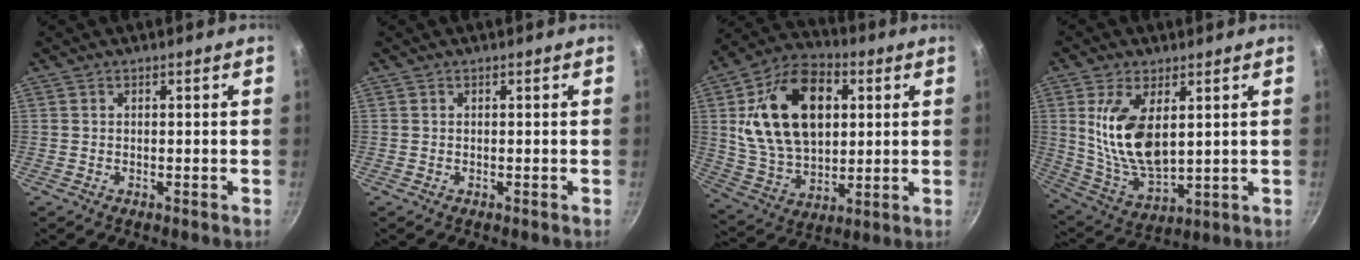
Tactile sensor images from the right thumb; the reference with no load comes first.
{"total": 0.0}
{"total": 22.2, "force": [4.8, 14.5, 16.1], "torque": [-0.258, 0.002, 0.086]}
{"total": 14.2, "force": [3.4, 7.3, 11.8], "torque": [-0.216, -0.028, 0.079]}